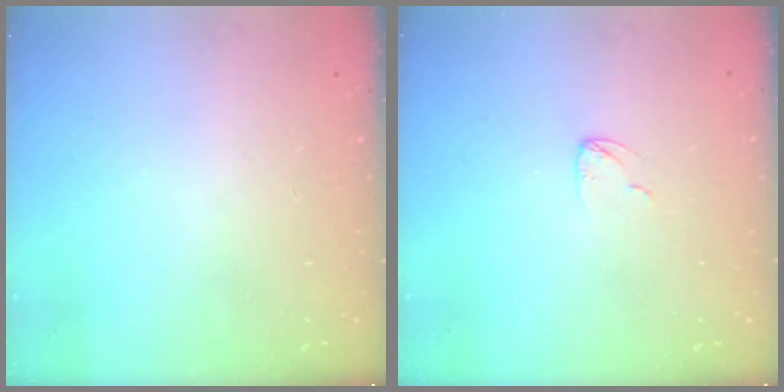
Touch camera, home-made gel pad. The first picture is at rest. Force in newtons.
{"total": 2.7, "press": 2.7, "slide": 0.2}